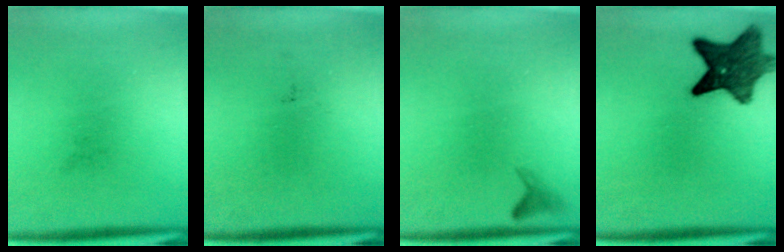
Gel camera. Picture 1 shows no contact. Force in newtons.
{"total": 0.0}
{"total": 1.0}
{"total": 9.7}